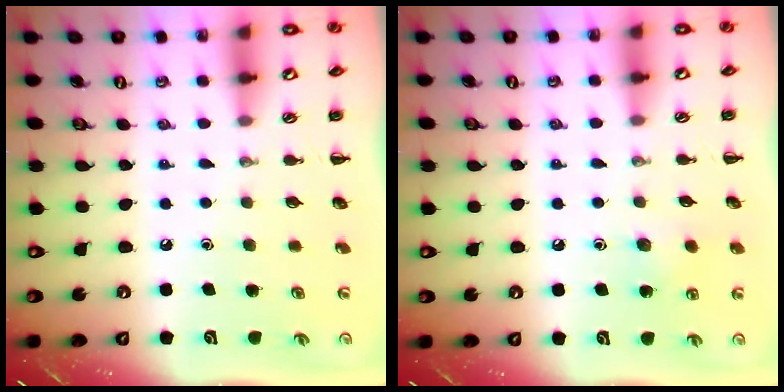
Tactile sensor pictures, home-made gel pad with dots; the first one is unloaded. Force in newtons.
{"total": 6.3, "press": 6.1, "slide": 1.8}